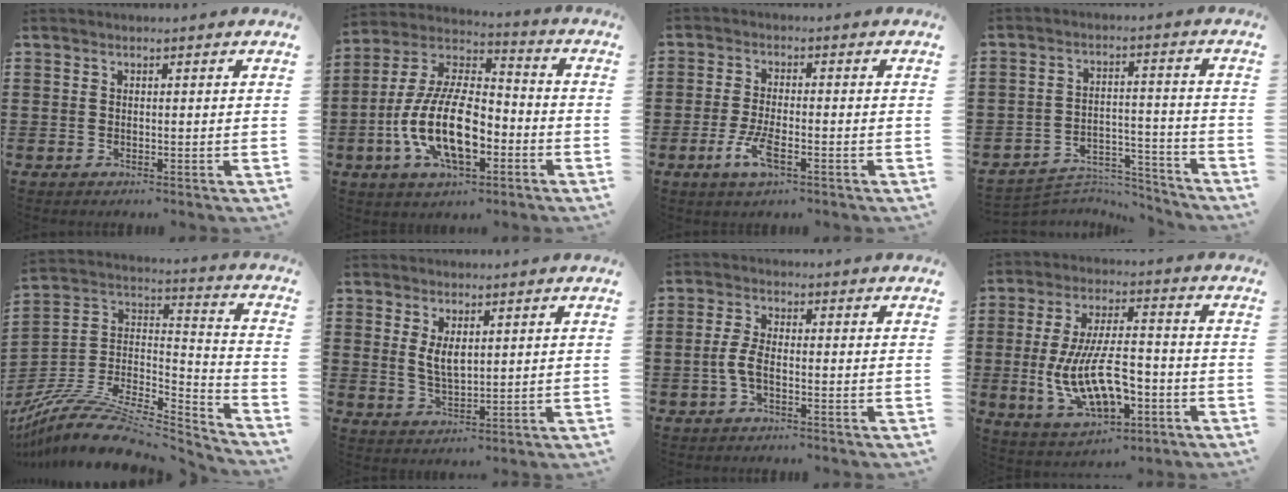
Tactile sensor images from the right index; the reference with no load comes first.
{"total": 14.5, "force": [-4.8, 6.7, 11.9], "torque": [-0.275, -0.002, -0.096]}
{"total": 5.2, "force": [-2.4, 1.6, 4.3], "torque": [-0.103, -0.009, -0.051]}
{"total": 5.7, "force": [-5.5, 1.1, 1.3], "torque": [-0.021, 0.010, -0.106]}
{"total": 11.2, "force": [-8.9, 3.6, 5.8], "torque": [-0.119, 0.012, -0.172]}
{"total": 3.7, "force": [1.0, 1.6, 3.1], "torque": [-0.065, 0.003, 0.017]}
{"total": 3.5, "force": [-1.2, 1.2, 3.0], "torque": [-0.081, -0.005, -0.031]}
{"total": 12.9, "force": [-3.2, 5.8, 11.0], "torque": [-0.216, 0.001, -0.058]}